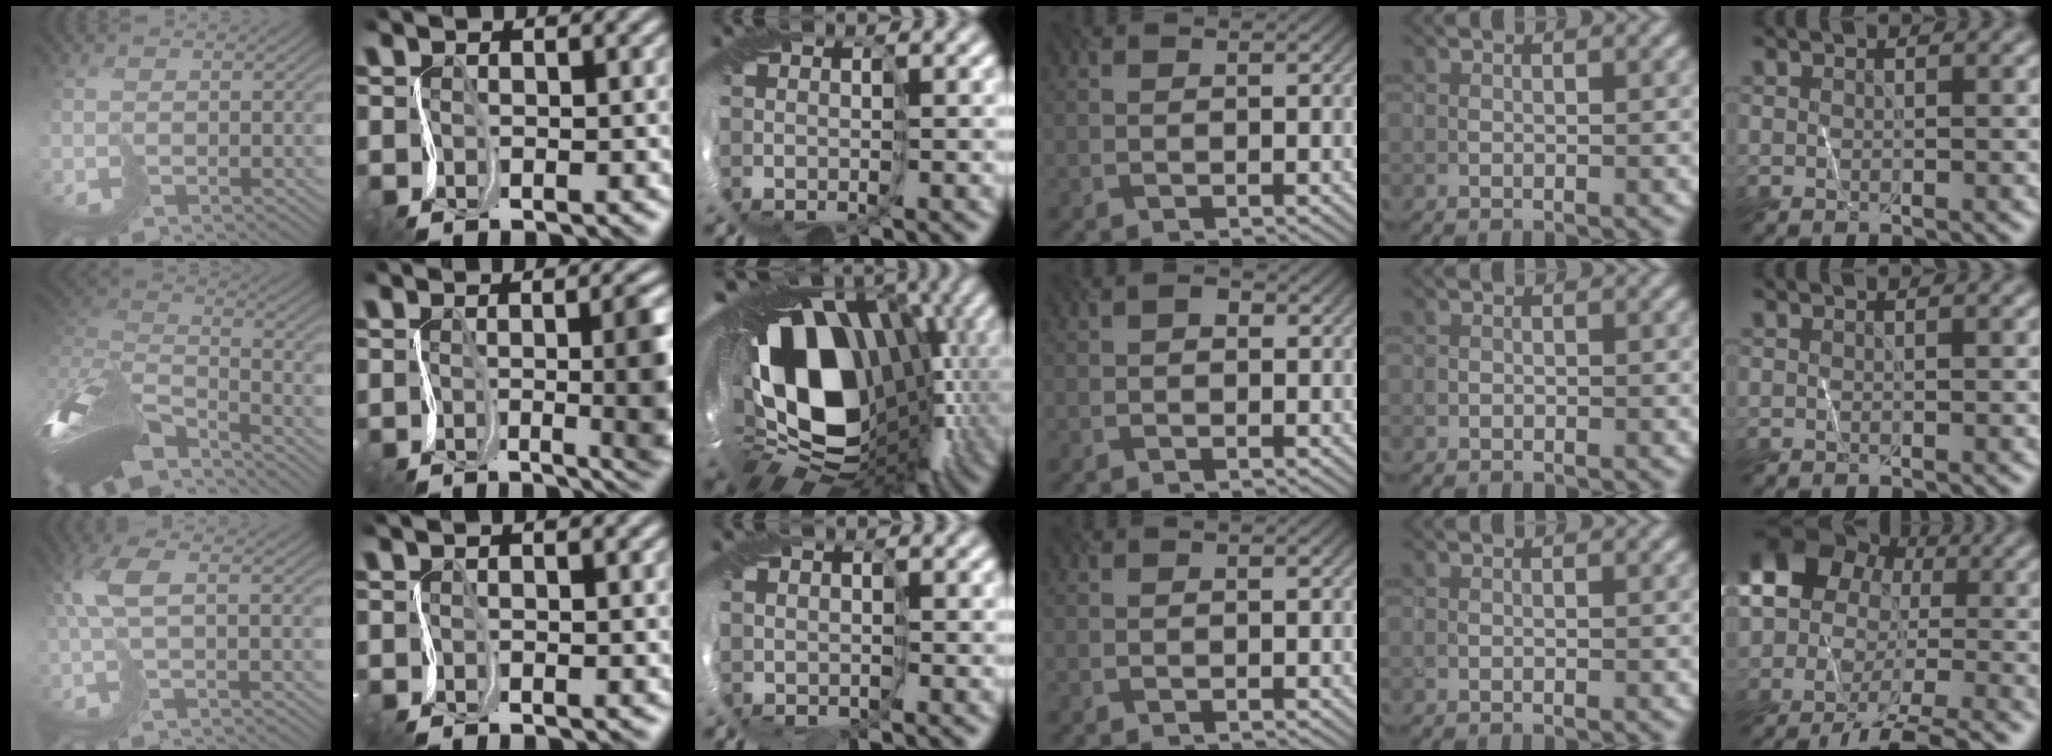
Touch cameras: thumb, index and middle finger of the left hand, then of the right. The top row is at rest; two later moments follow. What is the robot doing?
{"motion": "cut", "object": "receipt paper"}